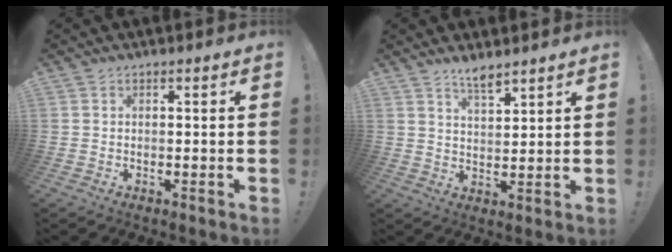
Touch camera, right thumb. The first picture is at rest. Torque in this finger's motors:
{"motor_torque": [-0.18, 0.12, 0.47, 0.29, 0.01]}